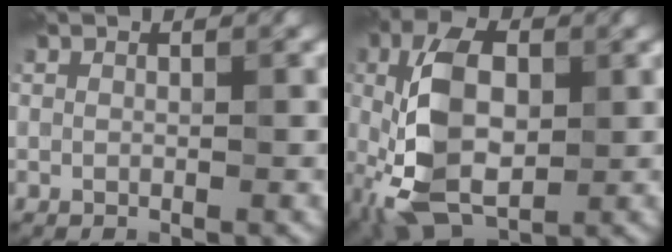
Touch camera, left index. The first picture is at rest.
{"total": 8.9, "force": [-0.6, 5.0, 7.3], "torque": [-0.162, 0.008, -0.016]}